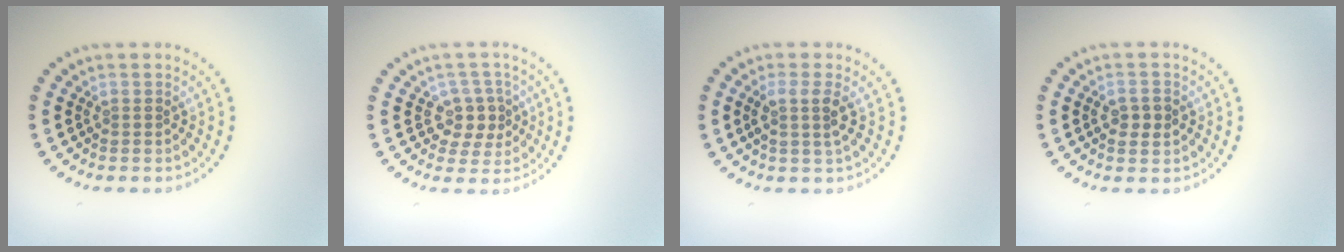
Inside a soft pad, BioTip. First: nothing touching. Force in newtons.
{"total": 2.9, "press": 2.6, "slide": 1.3}
{"total": 2.2, "press": 1.7, "slide": 1.3}
{"total": 1.9, "press": 1.9, "slide": 0.2}